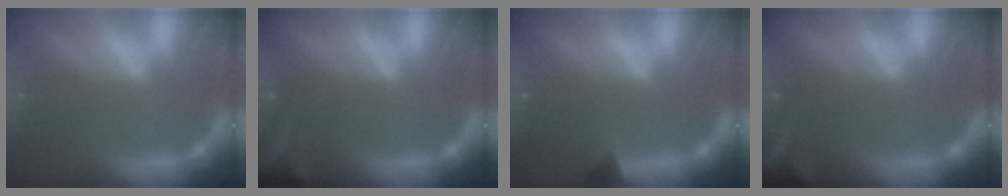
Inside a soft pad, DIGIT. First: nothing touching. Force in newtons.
{"total": 7.0}
{"total": 1.4}
{"total": 8.0}